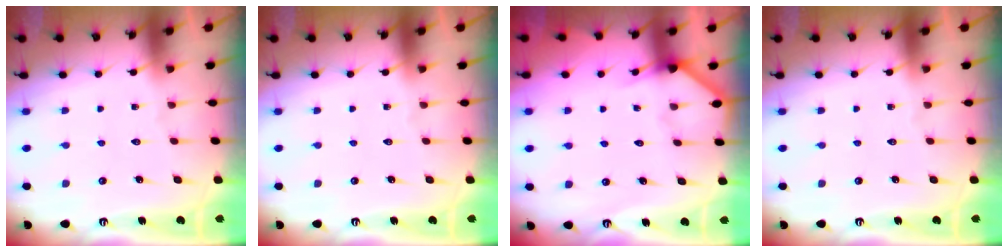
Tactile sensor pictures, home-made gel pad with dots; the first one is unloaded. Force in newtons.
{"total": 0.0}
{"total": 5.2, "press": 5.2, "slide": 0.4}
{"total": 0.0}